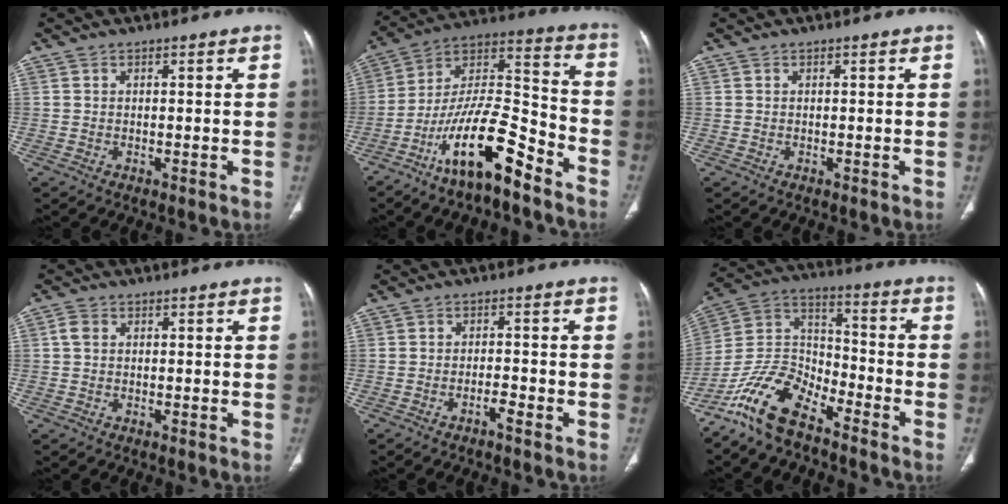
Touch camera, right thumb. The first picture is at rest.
{"total": 17.3, "force": [-11.1, 5.0, 12.3], "torque": [-0.213, 0.088, -0.199]}
{"total": 0.0}
{"total": 1.8, "force": [0.3, 1.4, 1.1], "torque": [-0.022, 0.007, 0.005]}
{"total": 2.2, "force": [-1.5, 0.3, 1.6], "torque": [-0.031, 0.012, -0.027]}
{"total": 13.1, "force": [-9.8, 5.2, 6.8], "torque": [-0.124, 0.075, -0.196]}